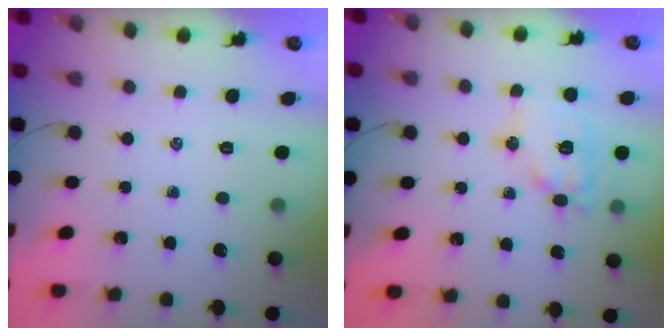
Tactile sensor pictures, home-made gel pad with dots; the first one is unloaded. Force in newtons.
{"total": 11.5, "press": 11.5, "slide": 1.0}